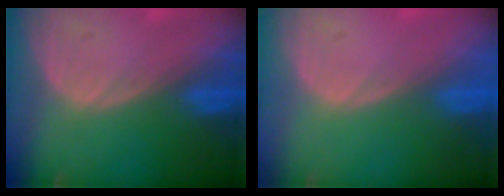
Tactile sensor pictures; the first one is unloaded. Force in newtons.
{"total": 0.0}